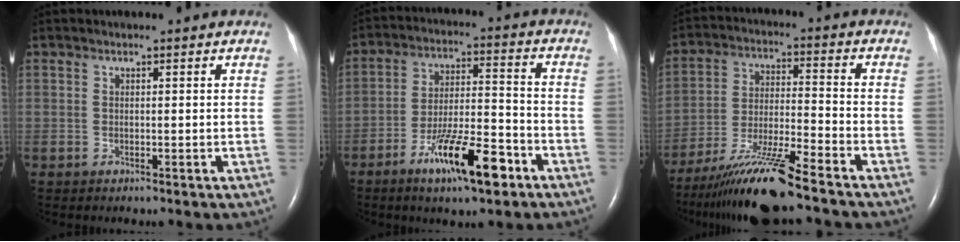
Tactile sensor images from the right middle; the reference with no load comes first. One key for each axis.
{"total": 12.0, "fx": -6.9, "fy": 2.2, "fz": 9.6, "tx": -0.168, "ty": -0.005, "tz": -0.115}
{"total": 13.2, "fx": -10.8, "fy": -0.5, "fz": 7.6, "tx": -0.143, "ty": -0.021, "tz": -0.193}